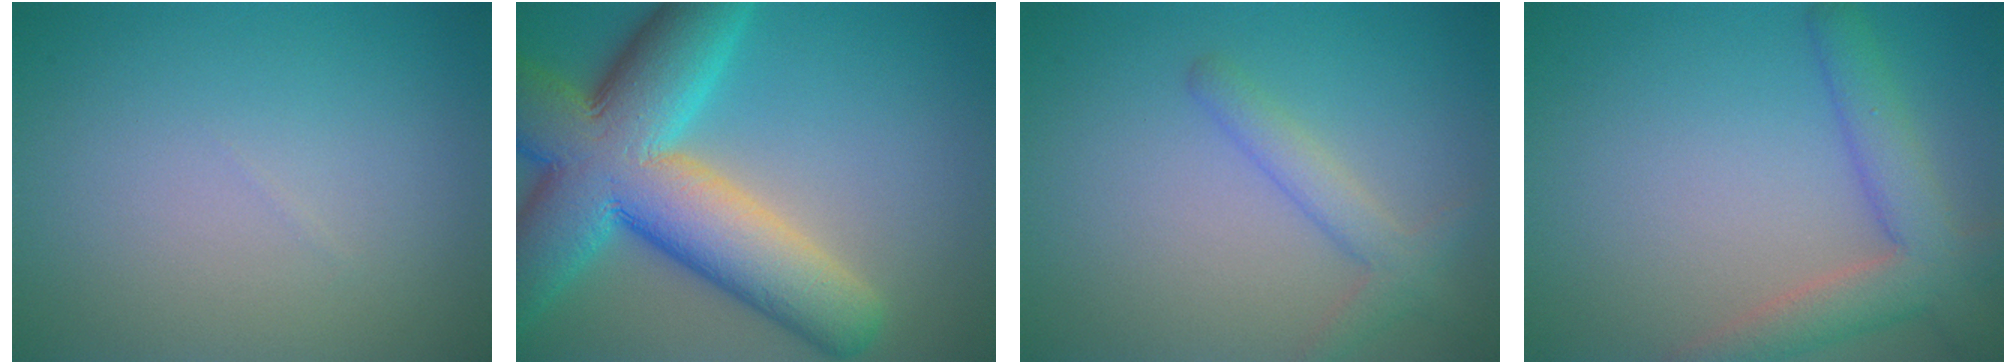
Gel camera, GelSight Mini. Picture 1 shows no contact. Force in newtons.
{"total": 14.0, "press": 14.0, "slide": 0.7}
{"total": 2.5, "press": 2.5, "slide": 0.1}
{"total": 4.7, "press": 4.7, "slide": 0.4}